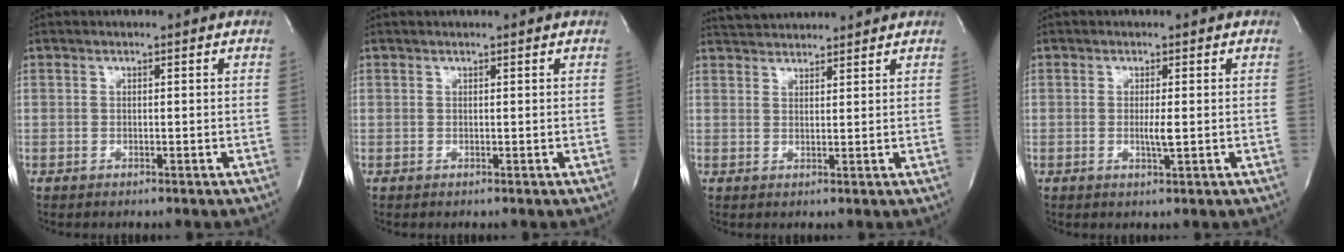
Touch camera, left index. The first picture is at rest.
{"total": 0.6, "force": [0.5, -0.1, 0.2], "torque": [-0.005, 0.005, 0.008]}
{"total": 6.0, "force": [5.9, 0.8, 1.2], "torque": [-0.026, 0.030, 0.091]}
{"total": 1.9, "force": [-0.6, -0.1, 1.8], "torque": [-0.037, -0.010, -0.010]}